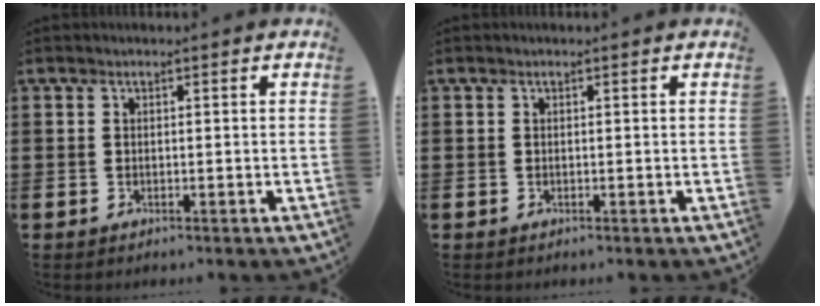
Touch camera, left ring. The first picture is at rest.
{"total": 0.0}